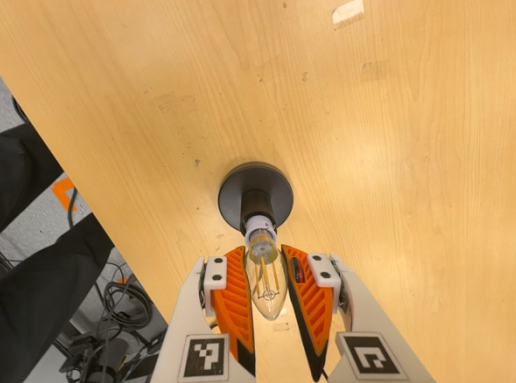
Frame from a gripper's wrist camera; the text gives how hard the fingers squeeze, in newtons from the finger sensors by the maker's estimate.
{"total": 14.4, "left": 13.8, "right": 14.9}